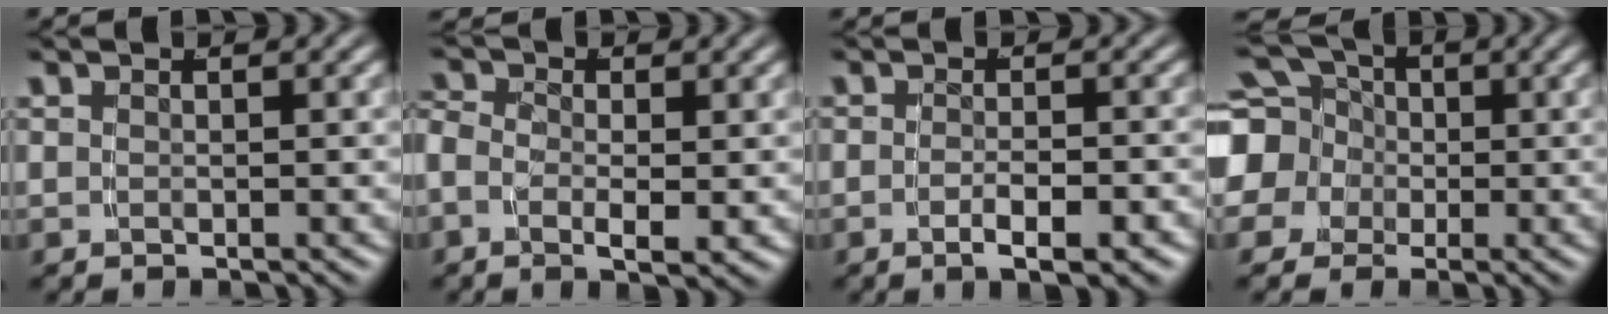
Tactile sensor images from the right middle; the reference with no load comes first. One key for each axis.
{"total": 3.4, "fx": -0.3, "fy": 2.1, "fz": 2.6, "tx": -0.062, "ty": -0.012, "tz": -0.005}
{"total": 3.0, "fx": -1.9, "fy": 0.4, "fz": 2.3, "tx": -0.037, "ty": -0.002, "tz": -0.029}
{"total": 8.2, "fx": -0.3, "fy": 7.5, "fz": 3.3, "tx": -0.091, "ty": -0.026, "tz": -0.007}